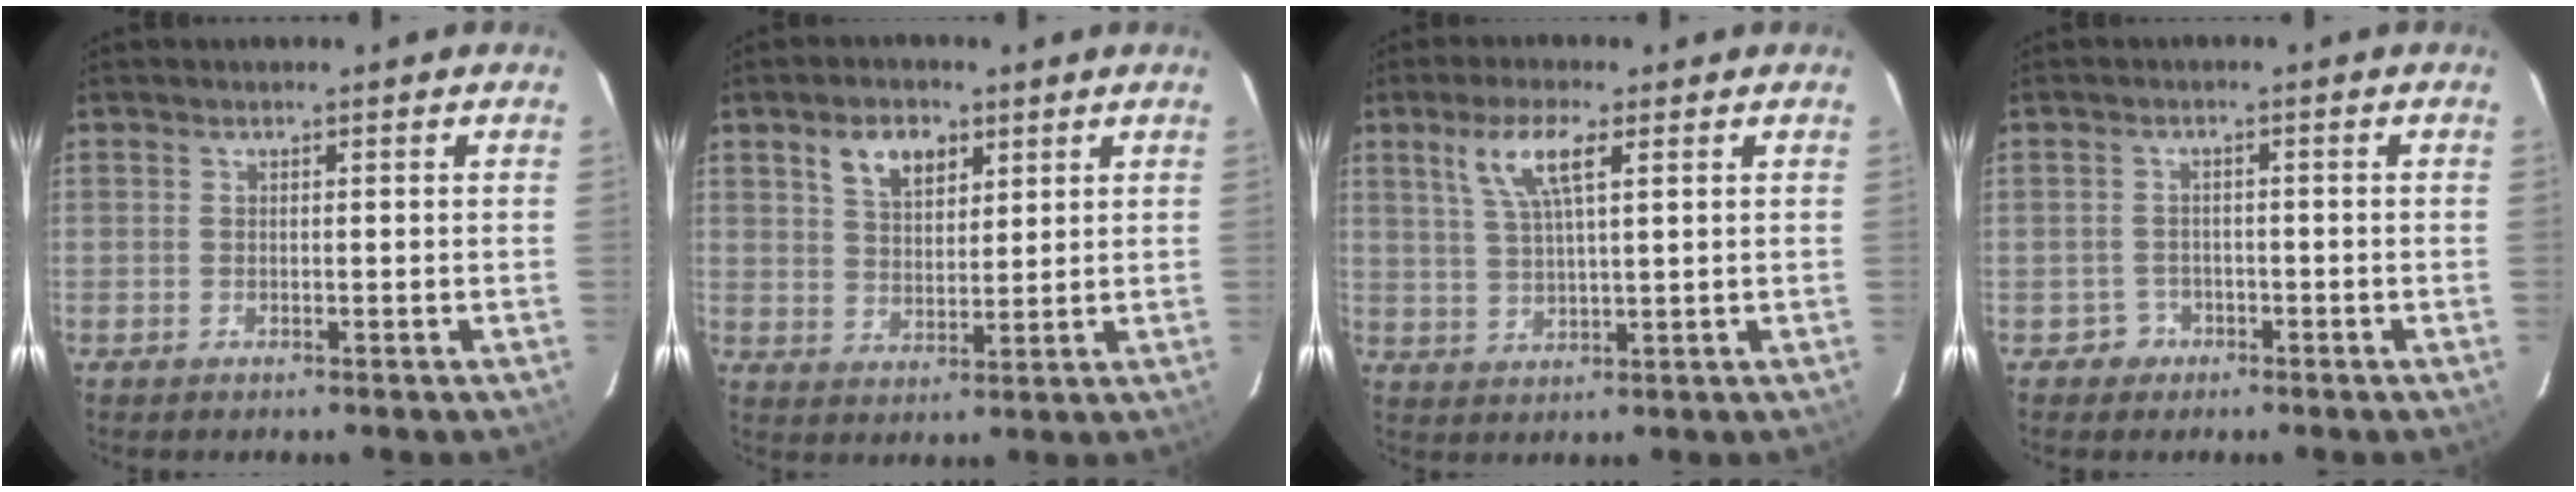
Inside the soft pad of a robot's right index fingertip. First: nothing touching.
{"total": 7.0, "force": [3.8, 4.0, 4.4], "torque": [-0.076, 0.011, 0.070]}
{"total": 7.2, "force": [3.3, 1.6, 6.2], "torque": [-0.121, 0.006, 0.067]}
{"total": 2.9, "force": [-1.4, 2.5, -0.2], "torque": [0.001, 0.015, -0.022]}